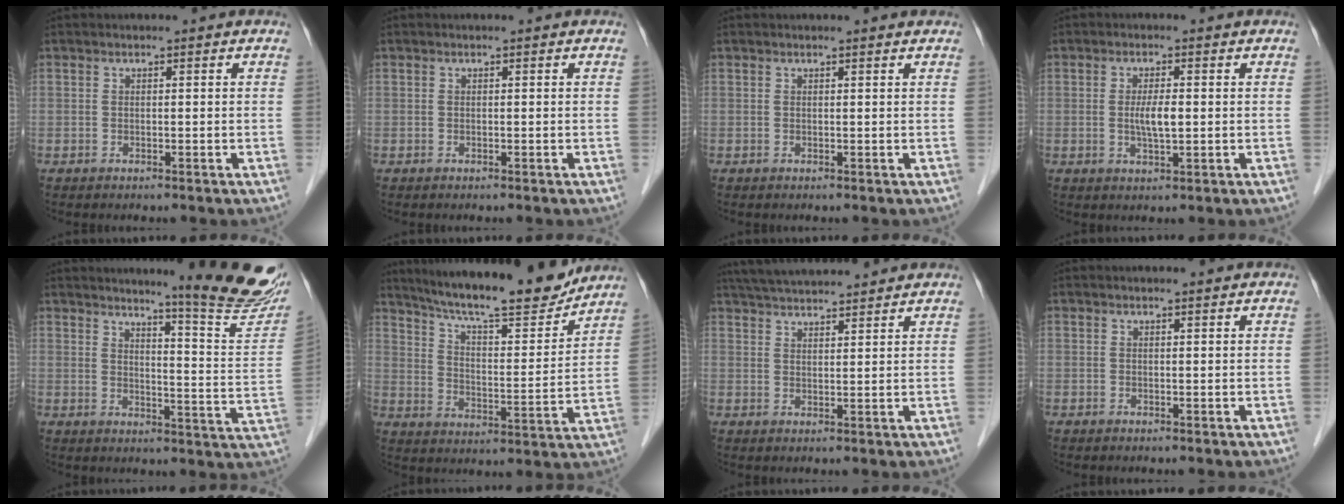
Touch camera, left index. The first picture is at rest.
{"total": 0.0}
{"total": 1.0, "force": [1.0, -0.1, 0.1], "torque": [-0.014, 0.000, 0.011]}
{"total": 3.4, "force": [0.0, 0.6, 3.3], "torque": [-0.065, -0.003, 0.002]}
{"total": 16.7, "force": [14.4, -0.6, 8.4], "torque": [-0.108, -0.088, 0.169]}
{"total": 18.9, "force": [16.8, 1.9, 8.4], "torque": [-0.141, -0.007, 0.252]}
{"total": 10.9, "force": [10.1, 0.8, 3.9], "torque": [-0.074, 0.033, 0.158]}
{"total": 0.9, "force": [0.9, -0.1, 0.2], "torque": [-0.011, 0.002, 0.013]}